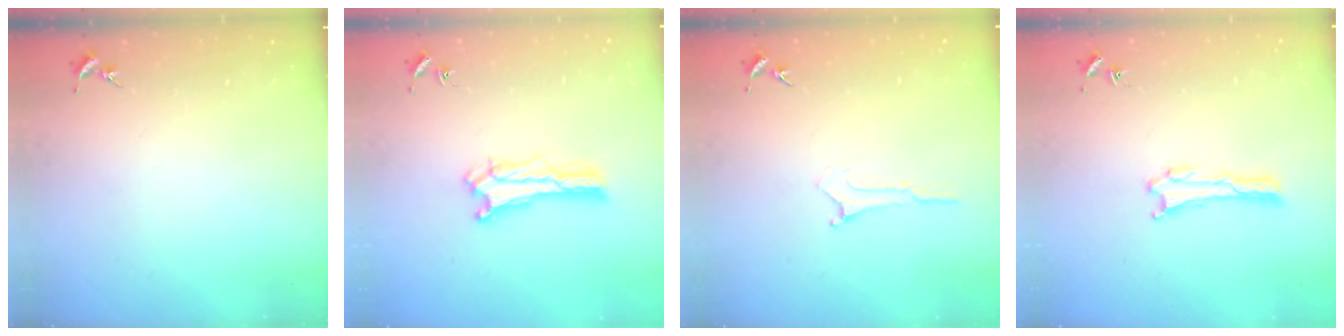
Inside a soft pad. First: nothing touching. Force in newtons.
{"total": 0.9, "press": 0.9, "slide": 0.2}
{"total": 0.0}
{"total": 0.0}